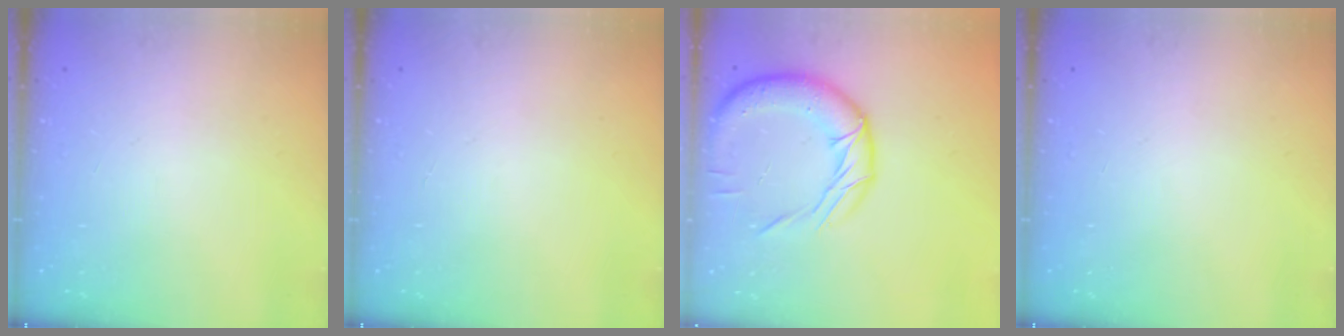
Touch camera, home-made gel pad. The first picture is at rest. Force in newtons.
{"total": 0.0}
{"total": 16.9, "press": 16.8, "slide": 2.3}
{"total": 0.0}